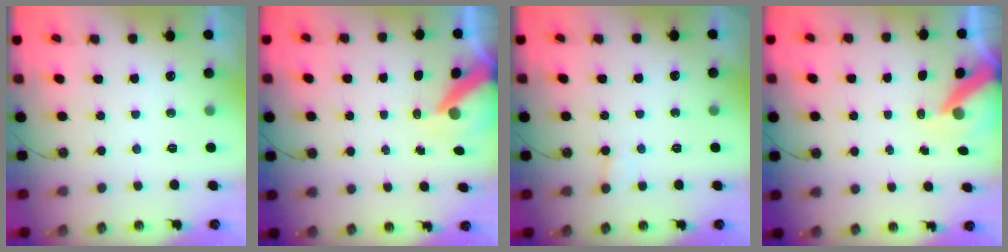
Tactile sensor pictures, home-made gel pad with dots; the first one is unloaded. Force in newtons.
{"total": 8.1, "press": 8.0, "slide": 1.0}
{"total": 5.4, "press": 5.4, "slide": 0.5}
{"total": 8.1, "press": 8.0, "slide": 1.0}